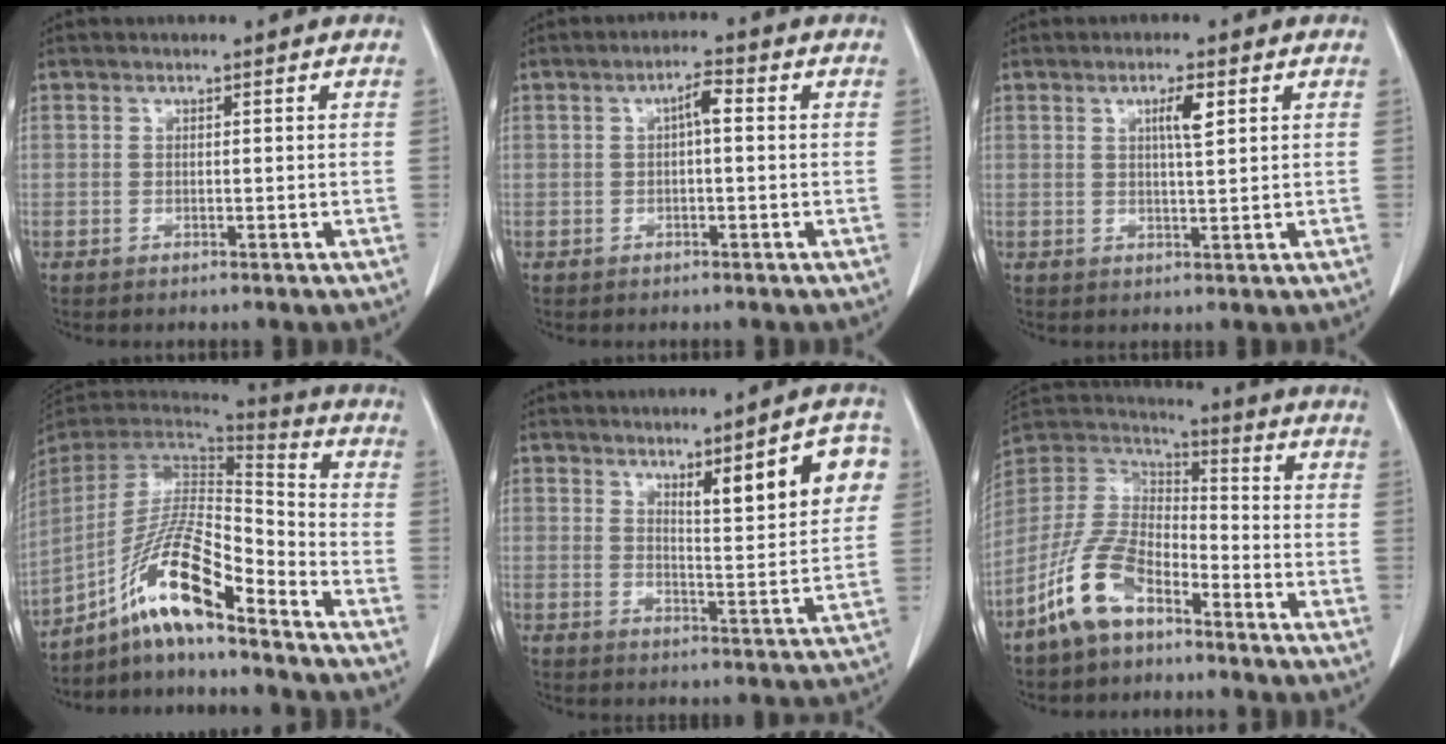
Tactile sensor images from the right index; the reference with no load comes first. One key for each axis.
{"total": 2.7, "fx": 0.3, "fy": 0.6, "fz": 2.6, "tx": -0.044, "ty": 0.007, "tz": 0.004}
{"total": 3.3, "fx": 1.3, "fy": 0.3, "fz": 3.0, "tx": -0.051, "ty": -0.001, "tz": 0.021}
{"total": 14.2, "fx": -9.6, "fy": 1.4, "fz": 10.4, "tx": -0.198, "ty": 0.006, "tz": -0.173}
{"total": 10.2, "fx": 4.5, "fy": 1.6, "fz": 9.0, "tx": -0.115, "ty": 0.001, "tz": 0.062}
{"total": 11.9, "fx": -7.4, "fy": 5.3, "fz": 7.6, "tx": -0.177, "ty": 0.006, "tz": -0.150}